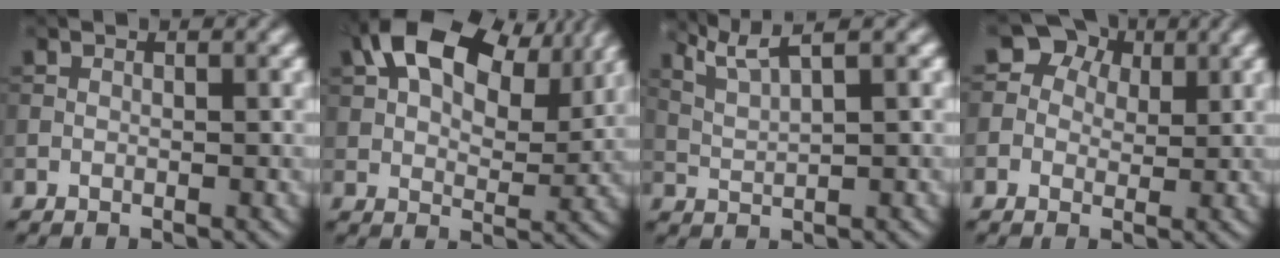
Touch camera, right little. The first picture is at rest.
{"total": 13.6, "force": [6.6, 7.2, 9.5], "torque": [-0.168, 0.021, 0.095]}
{"total": 4.0, "force": [2.7, 0.6, 2.8], "torque": [-0.053, 0.010, 0.059]}
{"total": 7.2, "force": [3.0, 5.8, 3.1], "torque": [-0.045, 0.026, 0.016]}